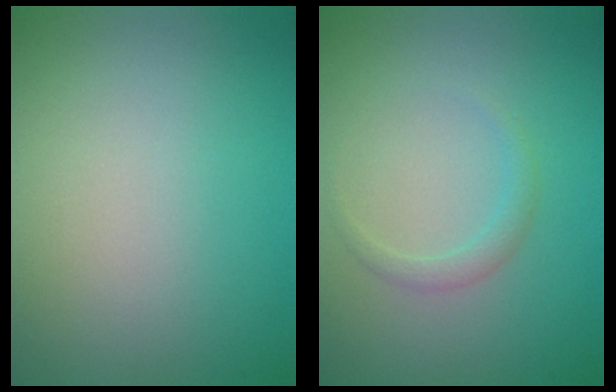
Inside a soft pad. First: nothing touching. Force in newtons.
{"total": 1.2, "press": 1.1, "slide": 0.2}